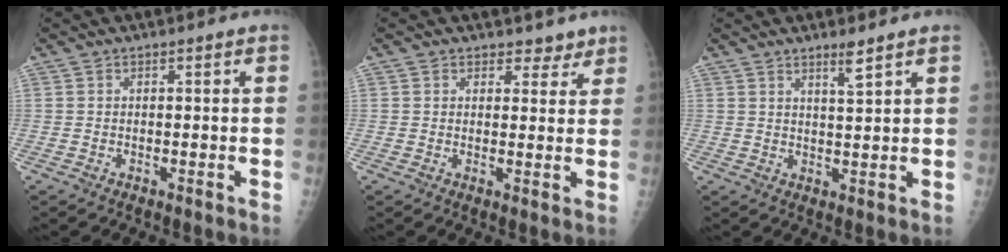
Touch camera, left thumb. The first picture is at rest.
{"total": 3.4, "force": [2.6, 2.2, 0.4], "torque": [0.026, -0.014, 0.029]}
{"total": 3.3, "force": [2.4, 0.0, 2.2], "torque": [-0.037, -0.022, 0.043]}